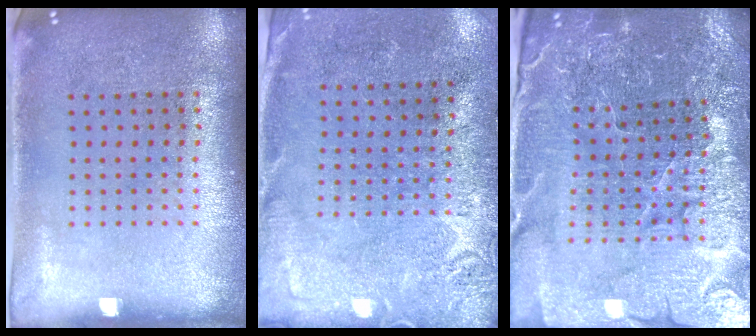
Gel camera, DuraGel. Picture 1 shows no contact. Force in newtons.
{"total": 2.7, "press": 2.4, "slide": 1.2}
{"total": 4.6, "press": 4.4, "slide": 1.1}